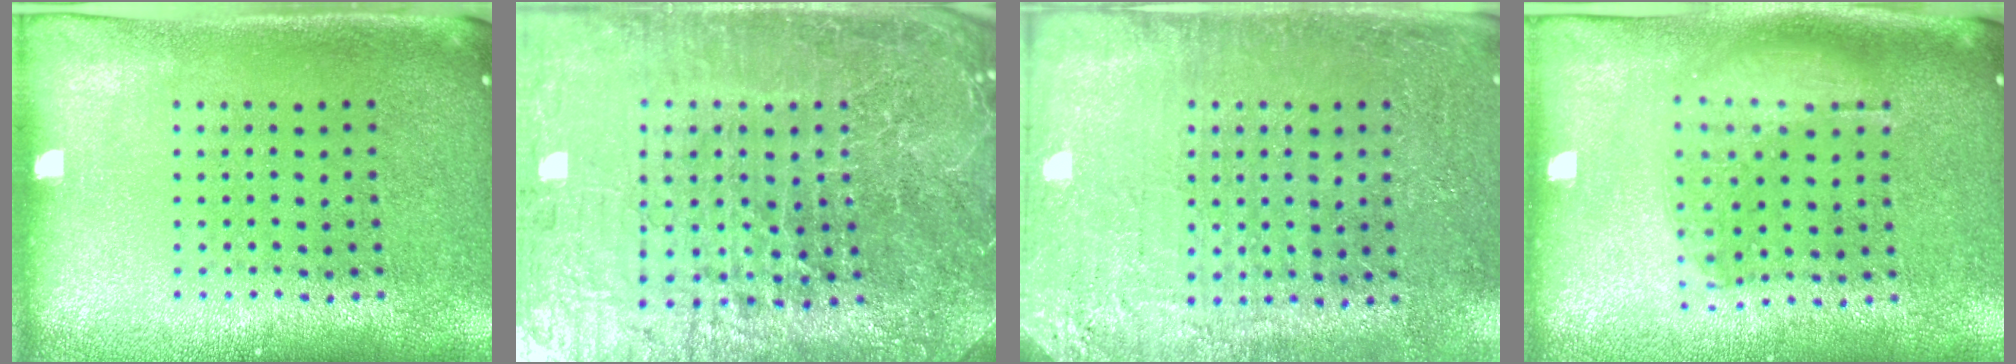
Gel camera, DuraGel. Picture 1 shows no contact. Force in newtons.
{"total": 6.9, "press": 6.1, "slide": 3.2}
{"total": 2.8, "press": 2.8, "slide": 0.3}
{"total": 1.2, "press": 1.1, "slide": 0.4}